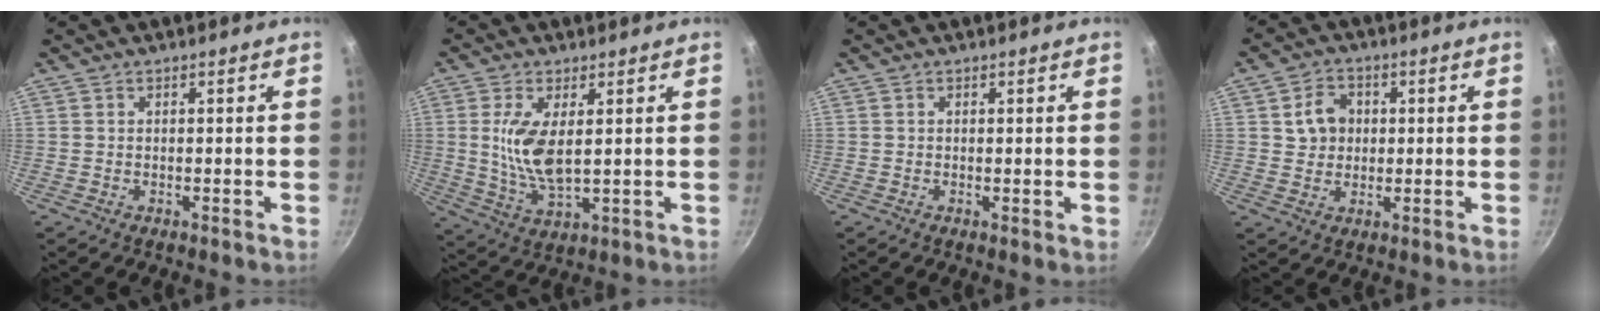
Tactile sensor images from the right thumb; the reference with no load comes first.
{"total": 9.1, "force": [1.4, 3.8, 8.1], "torque": [-0.165, -0.020, 0.038]}
{"total": 0.7, "force": [0.0, 0.1, 0.7], "torque": [-0.013, -0.004, -0.001]}
{"total": 6.0, "force": [1.1, 5.1, 3.1], "torque": [-0.030, 0.001, 0.017]}